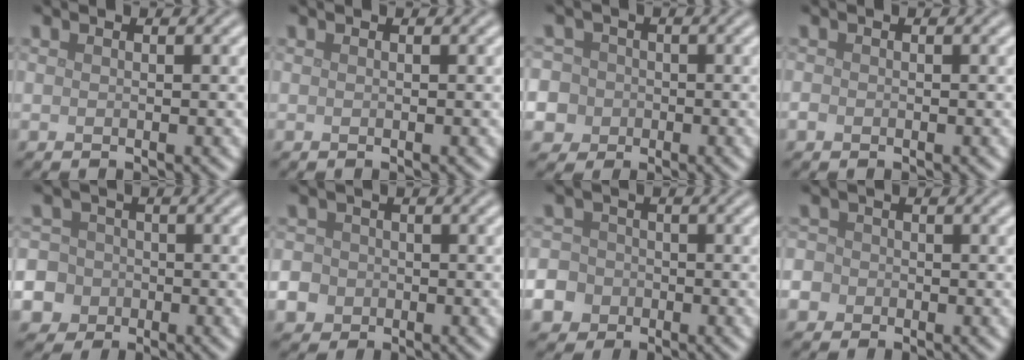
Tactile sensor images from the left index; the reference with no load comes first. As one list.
[{"total": 0.0}, {"total": 9.2, "force": [-2.2, 8.6, 2.4], "torque": [-0.061, 0.006, -0.075]}, {"total": 0.5, "force": [-0.3, 0.4, 0.1], "torque": [-0.001, -0.004, -0.006]}, {"total": 10.7, "force": [-4.2, 9.6, 2.3], "torque": [-0.070, -0.016, -0.107]}, {"total": 7.6, "force": [-3.0, 6.6, 2.1], "torque": [-0.056, -0.014, -0.082]}, {"total": 8.3, "force": [-3.9, 7.1, 1.9], "torque": [-0.057, -0.022, -0.094]}, {"total": 4.3, "force": [-1.7, 3.8, 1.1], "torque": [-0.014, 0.000, -0.057]}]